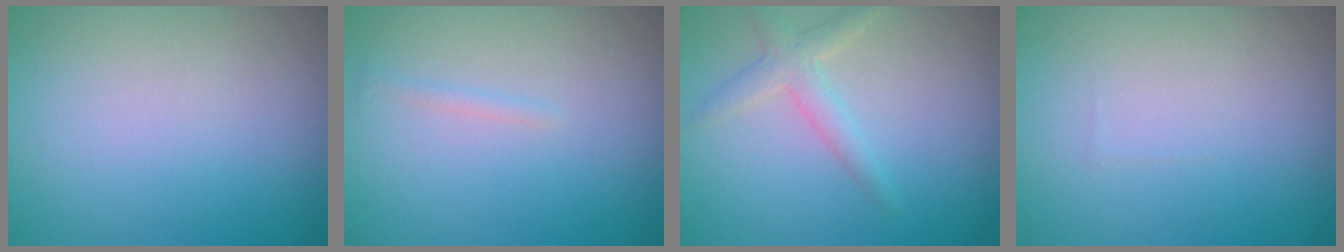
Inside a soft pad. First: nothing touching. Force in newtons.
{"total": 0.6, "press": 0.6, "slide": 0.0}
{"total": 2.2, "press": 2.2, "slide": 0.1}
{"total": 0.0}